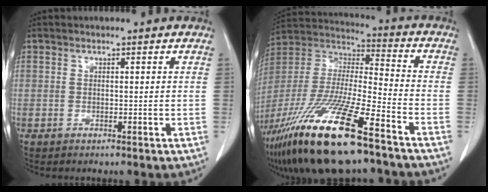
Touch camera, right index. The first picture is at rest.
{"total": 24.0, "force": [-15.6, 3.3, 17.9], "torque": [-0.381, -0.053, -0.292]}